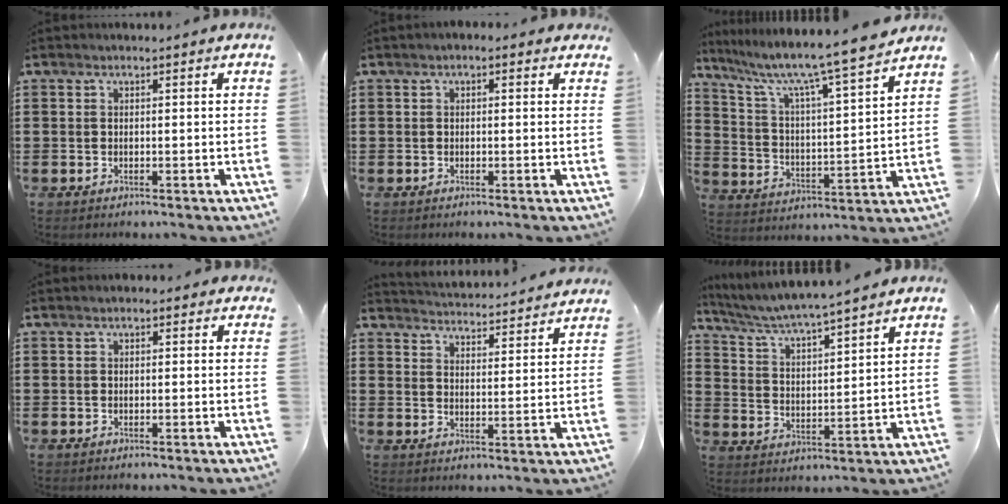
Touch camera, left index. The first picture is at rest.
{"total": 1.0, "force": [0.2, 0.7, 0.7], "torque": [-0.016, 0.007, 0.002]}
{"total": 7.6, "force": [6.6, -0.6, 3.9], "torque": [-0.104, -0.051, 0.099]}
{"total": 0.8, "force": [0.4, 0.5, 0.5], "torque": [-0.009, 0.007, 0.006]}
{"total": 3.9, "force": [3.9, -0.4, -0.1], "torque": [-0.016, -0.032, 0.064]}
{"total": 4.6, "force": [4.4, -0.4, 1.5], "torque": [-0.050, -0.032, 0.069]}